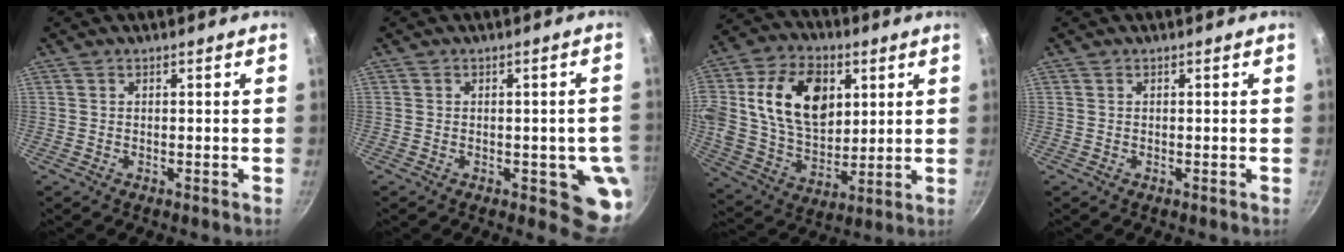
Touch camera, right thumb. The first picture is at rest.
{"total": 8.3, "force": [-1.9, 3.7, 7.2], "torque": [-0.043, -0.005, -0.023]}
{"total": 21.1, "force": [5.4, 14.5, 14.3], "torque": [-0.232, -0.005, 0.096]}
{"total": 0.0}